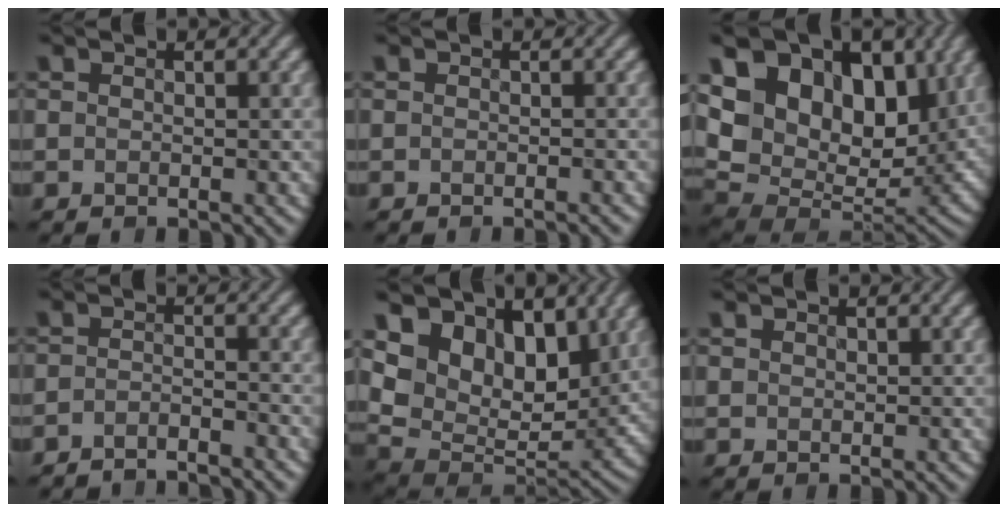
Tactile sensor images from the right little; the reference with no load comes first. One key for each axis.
{"total": 0.6, "fx": -0.5, "fy": 0.0, "fz": 0.1, "tx": -0.003, "ty": -0.003, "tz": -0.008}
{"total": 16.5, "fx": 6.8, "fy": 10.7, "fz": 10.5, "tx": -0.202, "ty": 0.017, "tz": 0.110}
{"total": 2.4, "fx": -2.3, "fy": 0.1, "fz": 0.5, "tx": -0.011, "ty": 0.001, "tz": -0.043}
{"total": 10.0, "fx": 5.1, "fy": 6.2, "fz": 6.0, "tx": -0.123, "ty": -0.004, "tz": 0.086}
{"total": 0.8, "fx": 0.7, "fy": 0.5, "fz": 0.1, "tx": -0.005, "ty": 0.004, "tz": 0.013}